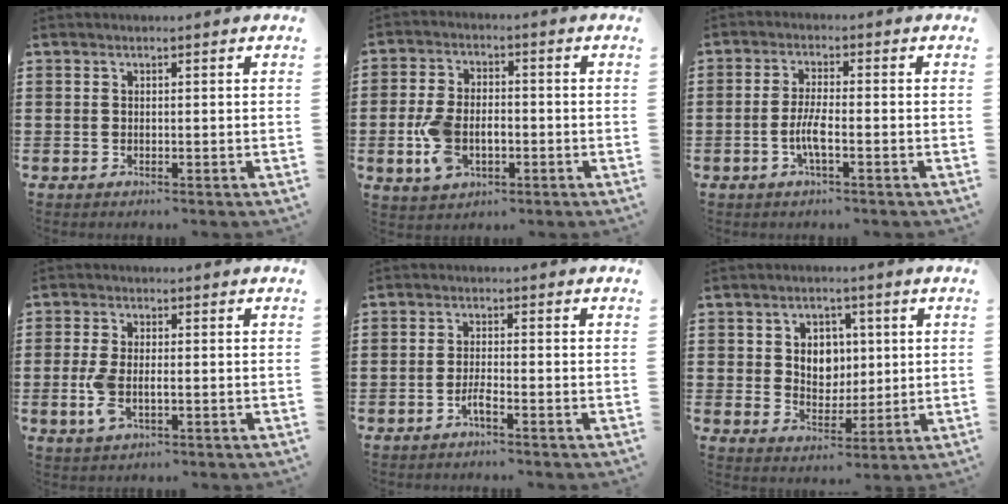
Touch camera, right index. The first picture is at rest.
{"total": 6.7, "force": [-1.7, 4.1, 5.0], "torque": [-0.123, 0.000, -0.036]}
{"total": 4.1, "force": [-1.5, 0.7, 3.8], "torque": [-0.086, -0.006, -0.035]}
{"total": 4.0, "force": [-0.9, 1.9, 3.4], "torque": [-0.089, -0.009, -0.021]}
{"total": 2.1, "force": [-1.4, 0.2, 1.6], "torque": [-0.037, -0.004, -0.028]}
{"total": 5.3, "force": [1.2, 4.5, 2.5], "torque": [-0.051, 0.010, 0.014]}